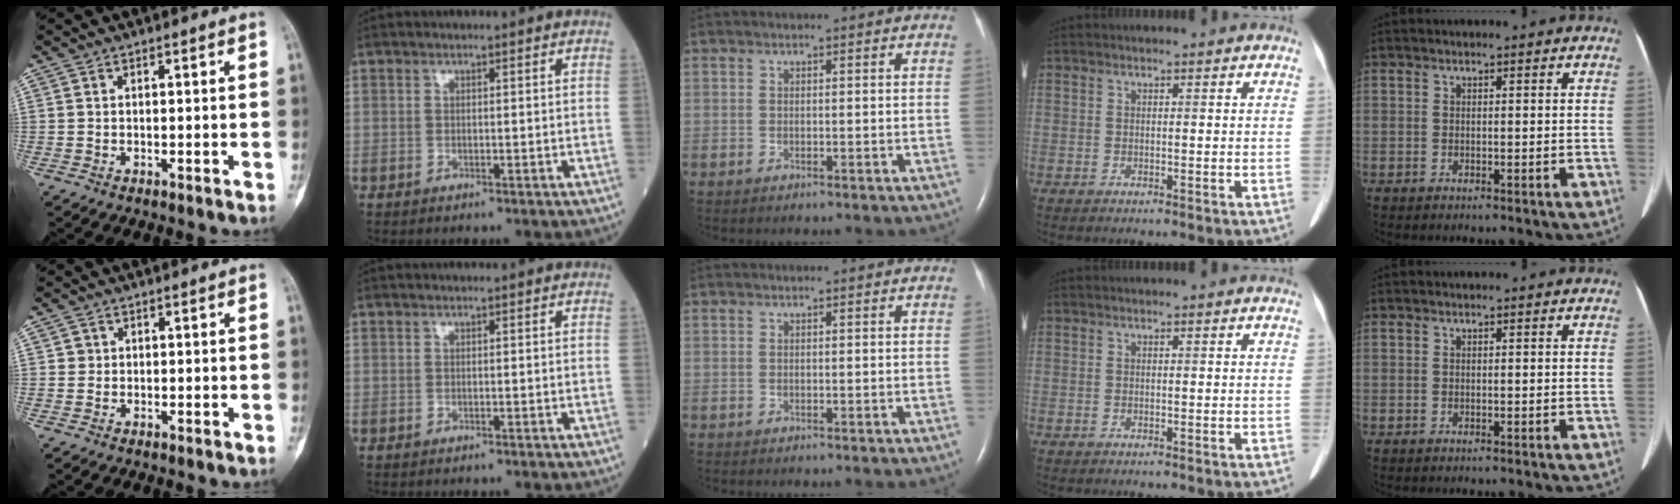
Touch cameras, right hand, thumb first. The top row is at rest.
{"thumb": {"total": 1.0, "force": [0.1, 1.0, 0.0], "torque": [0.007, 0.004, 0.000]}}